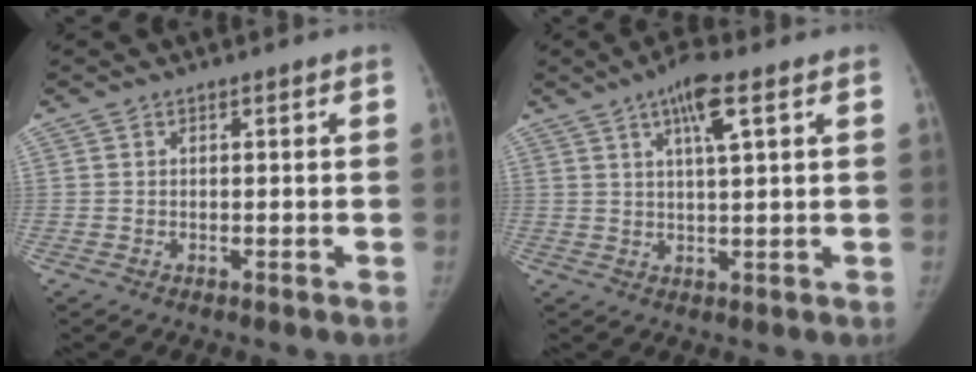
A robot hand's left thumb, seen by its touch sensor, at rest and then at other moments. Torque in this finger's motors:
{"motor_torque": [0.34, -0.24, 1.01, -0.78, 0.12]}